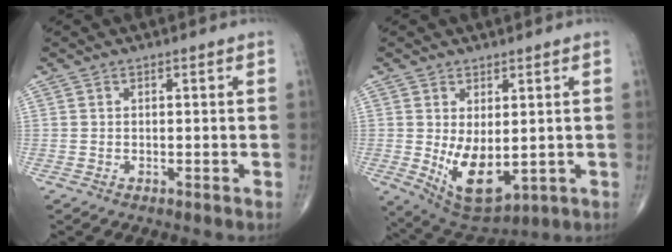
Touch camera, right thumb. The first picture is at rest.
{"total": 10.1, "force": [-0.7, 5.3, 8.5], "torque": [-0.128, -0.016, 0.015]}